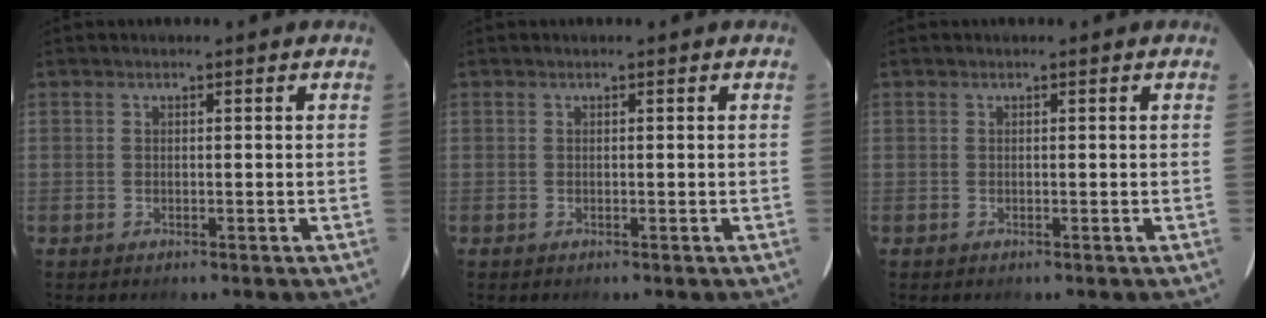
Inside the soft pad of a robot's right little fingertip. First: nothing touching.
{"total": 0.0}
{"total": 0.0}